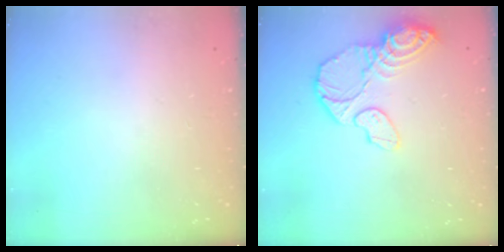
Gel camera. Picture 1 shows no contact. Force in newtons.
{"total": 13.3, "press": 13.2, "slide": 1.8}